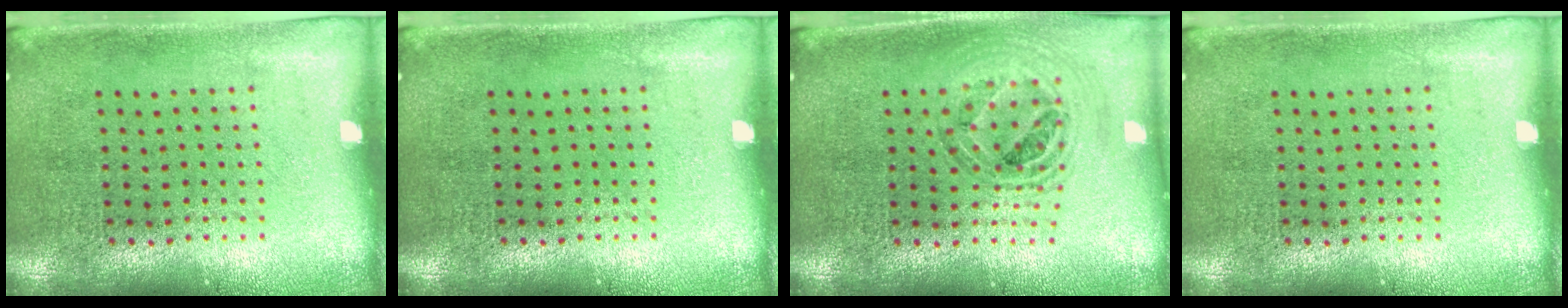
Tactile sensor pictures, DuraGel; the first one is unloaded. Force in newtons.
{"total": 0.0}
{"total": 0.9, "press": 0.9, "slide": 0.0}
{"total": 0.0}